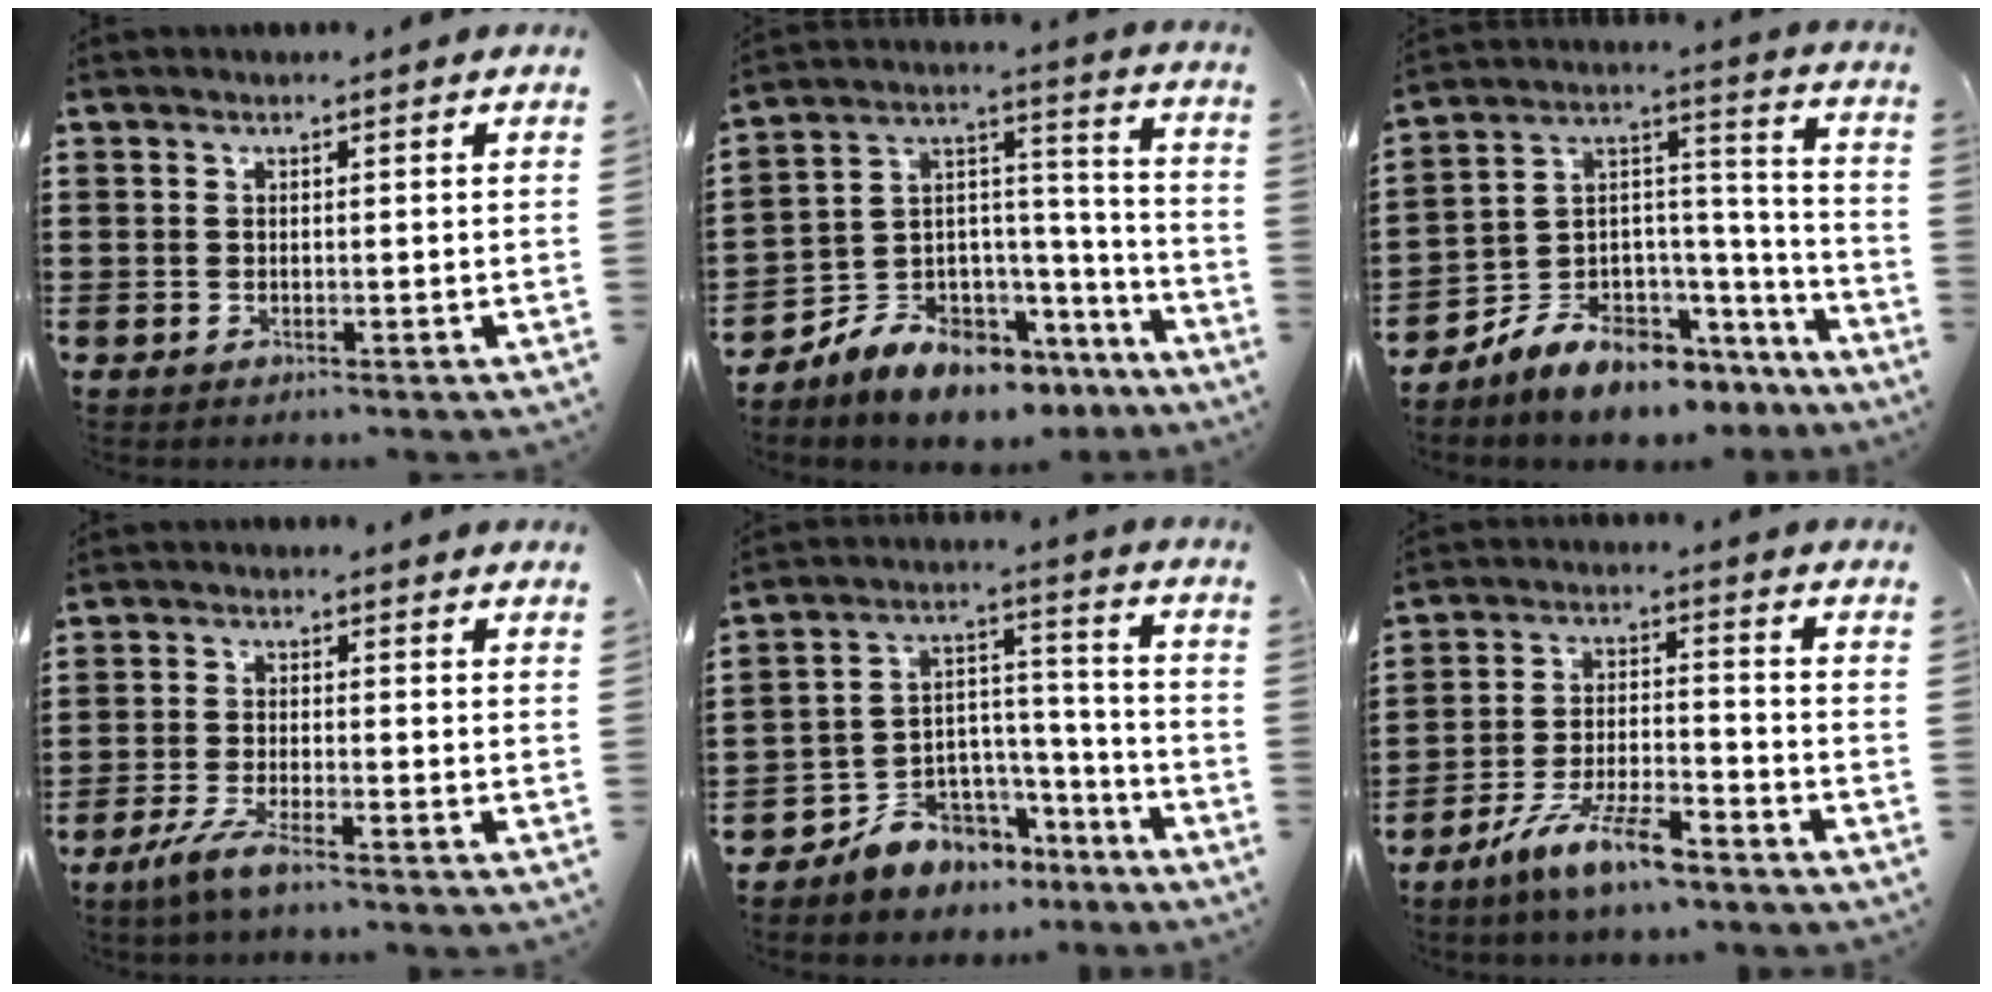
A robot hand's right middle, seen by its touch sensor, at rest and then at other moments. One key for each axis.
{"total": 7.8, "fx": -7.0, "fy": 3.4, "fz": 0.7, "tx": -0.041, "ty": -0.002, "tz": -0.141}
{"total": 7.7, "fx": -6.5, "fy": 3.6, "fz": 1.8, "tx": -0.051, "ty": 0.005, "tz": -0.128}
{"total": 4.2, "fx": -3.0, "fy": 0.1, "fz": 3.0, "tx": -0.078, "ty": -0.016, "tz": -0.059}
{"total": 7.3, "fx": -6.2, "fy": 3.8, "fz": 0.1, "tx": -0.009, "ty": 0.017, "tz": -0.117}
{"total": 8.4, "fx": -6.5, "fy": 1.4, "fz": 5.2, "tx": -0.112, "ty": 0.000, "tz": -0.126}